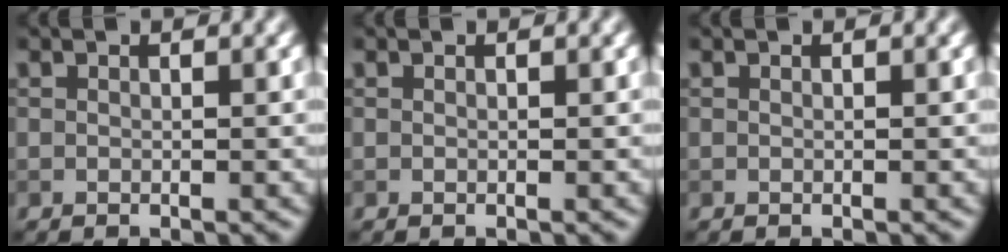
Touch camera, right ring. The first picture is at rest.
{"total": 0.0}
{"total": 0.0}